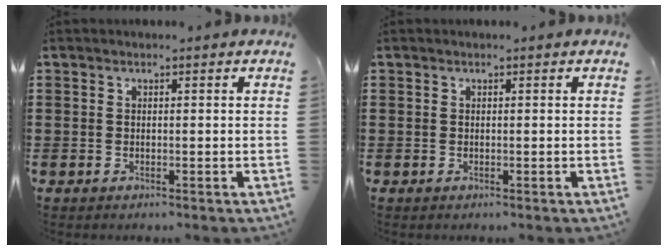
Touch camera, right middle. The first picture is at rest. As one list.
[{"total": 0.0}]